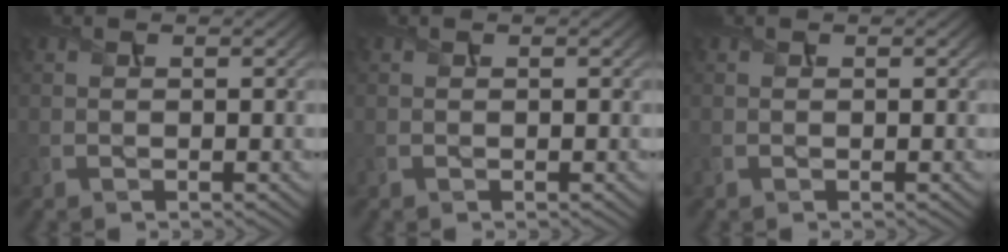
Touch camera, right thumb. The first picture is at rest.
{"total": 0.0}
{"total": 0.0}